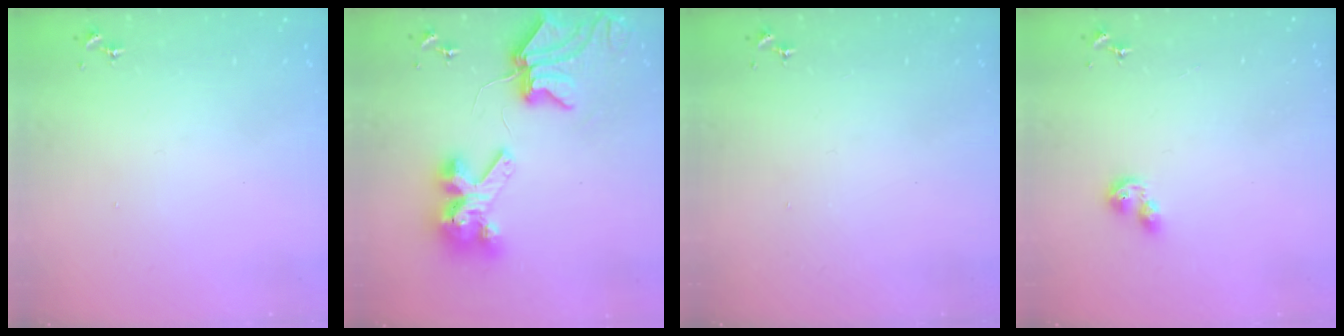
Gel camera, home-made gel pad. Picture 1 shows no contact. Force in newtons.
{"total": 12.7, "press": 12.6, "slide": 1.6}
{"total": 0.0}
{"total": 6.8, "press": 6.8, "slide": 0.5}